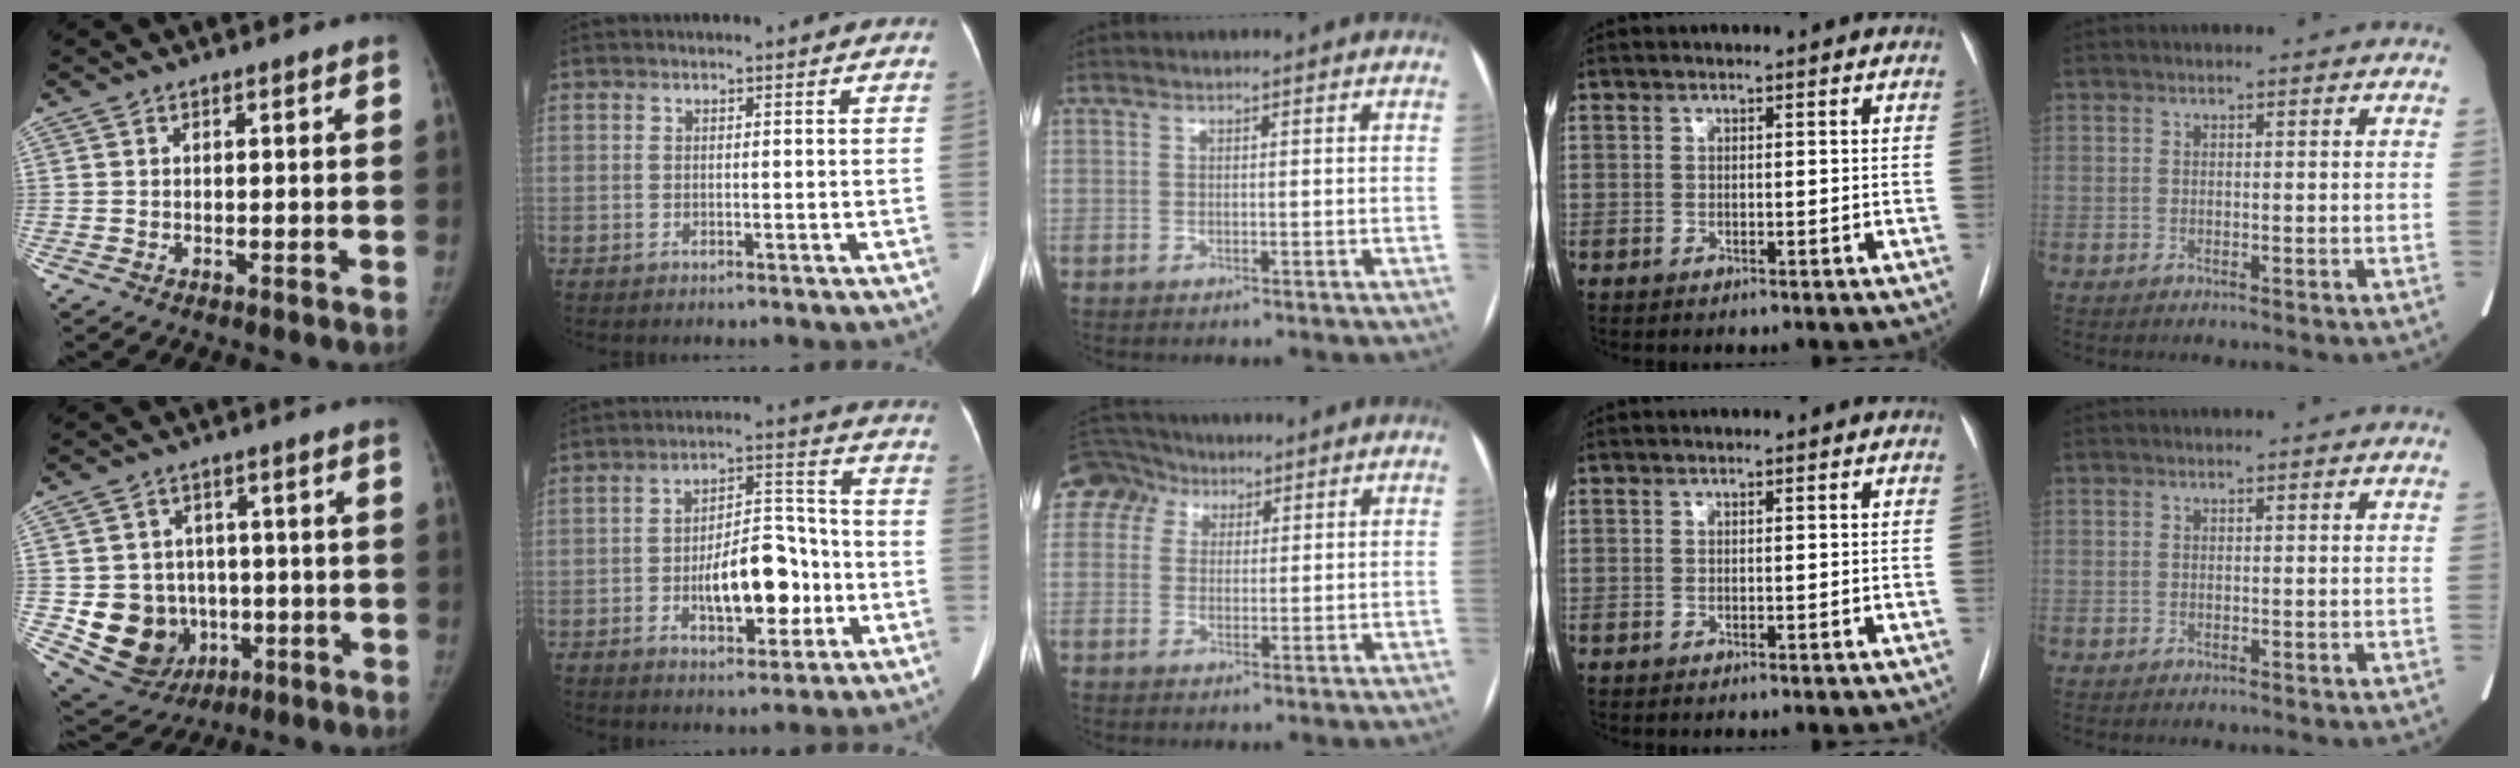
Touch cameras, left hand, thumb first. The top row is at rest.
{"thumb": {"total": 13.1, "force": [-2.3, 11.8, 5.3], "torque": [-0.065, 0.013, -0.017]}, "index": {"total": 11.0, "force": [-3.0, 4.9, 9.4], "torque": [-0.152, 0.022, -0.043]}, "middle": {"total": 5.8, "force": [2.9, 4.9, 1.0], "torque": [-0.027, 0.032, 0.056]}}